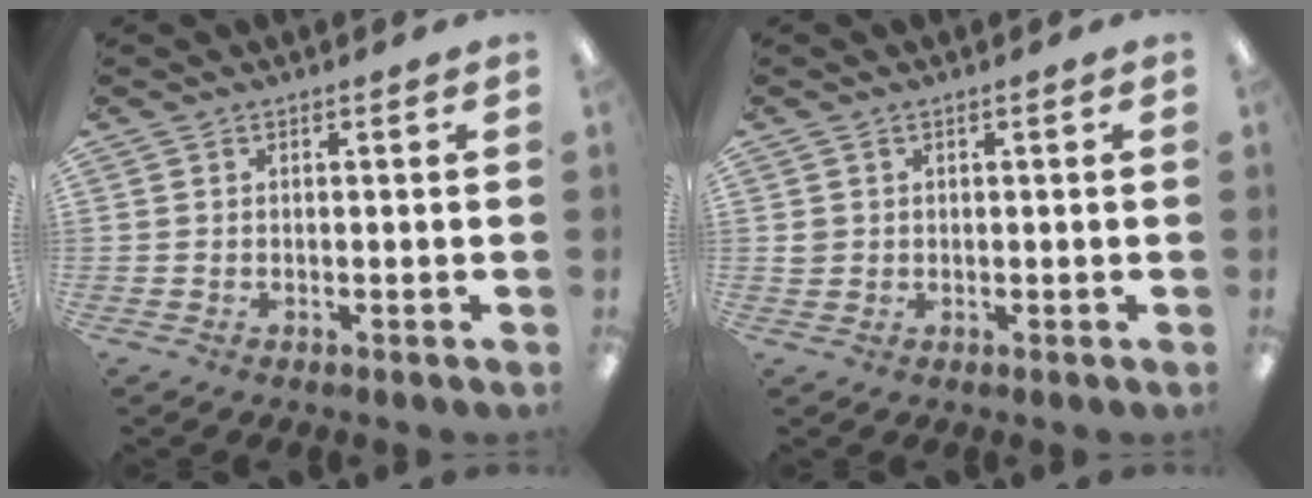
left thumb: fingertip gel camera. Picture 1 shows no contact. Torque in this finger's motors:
{"motor_torque": [-0.03, 0.00, 0.02, -0.01, 0.00]}